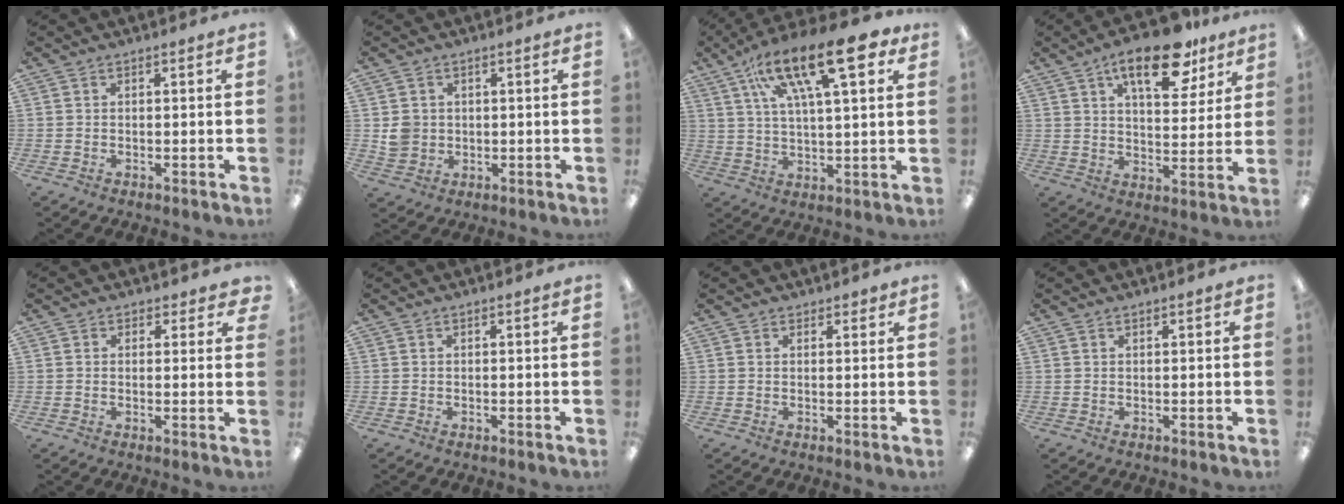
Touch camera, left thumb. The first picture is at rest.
{"total": 3.8, "force": [0.7, 3.6, 1.0], "torque": [-0.017, 0.004, 0.014]}
{"total": 19.8, "force": [11.3, 6.5, 14.9], "torque": [-0.244, -0.047, 0.181]}
{"total": 16.1, "force": [9.9, 6.8, 10.8], "torque": [-0.156, -0.039, 0.161]}
{"total": 1.9, "force": [1.4, 1.2, 0.4], "torque": [0.007, -0.003, 0.022]}
{"total": 0.0}
{"total": 1.4, "force": [1.2, 0.7, 0.2], "torque": [0.005, -0.004, 0.021]}
{"total": 0.7, "force": [0.6, 0.1, 0.3], "torque": [-0.008, 0.001, 0.010]}